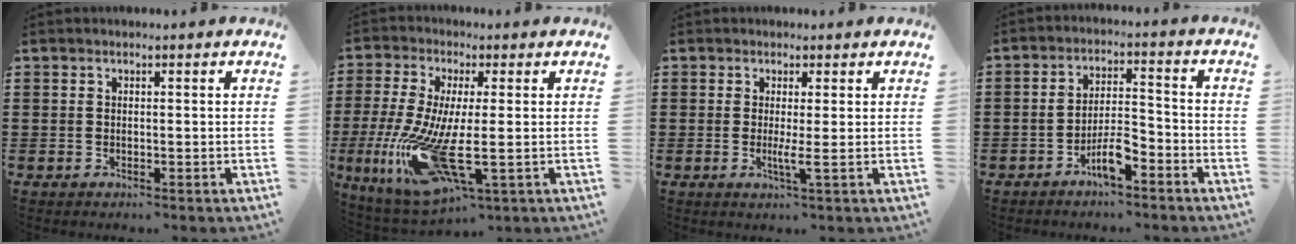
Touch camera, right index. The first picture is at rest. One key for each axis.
{"total": 14.7, "fx": -3.7, "fy": 4.2, "fz": 13.6, "tx": -0.283, "ty": -0.027, "tz": -0.060}
{"total": 2.5, "fx": -0.2, "fy": -0.2, "fz": 2.4, "tx": -0.044, "ty": -0.008, "tz": -0.005}
{"total": 5.4, "fx": -3.5, "fy": 1.4, "fz": 3.7, "tx": -0.075, "ty": 0.007, "tz": -0.068}